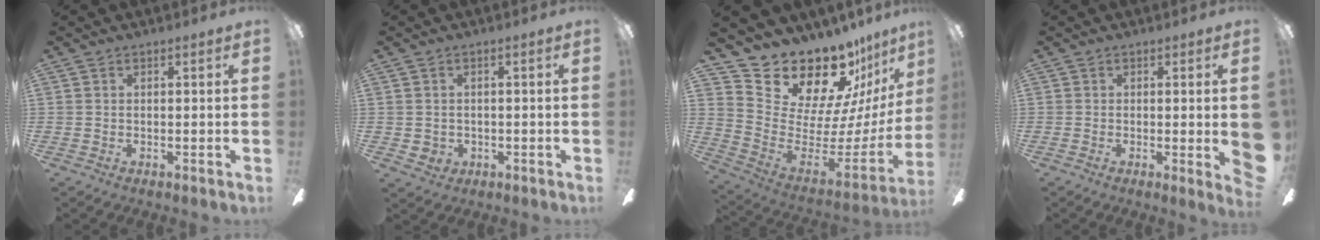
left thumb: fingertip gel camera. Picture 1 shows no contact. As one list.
[{"total": 2.3, "force": [-0.1, 1.9, 1.2], "torque": [-0.023, 0.003, -0.001]}, {"total": 20.6, "force": [18.4, 7.3, 6.0], "torque": [-0.101, -0.163, 0.339]}, {"total": 7.1, "force": [-0.7, 1.1, 7.0], "torque": [-0.092, -0.014, -0.003]}]